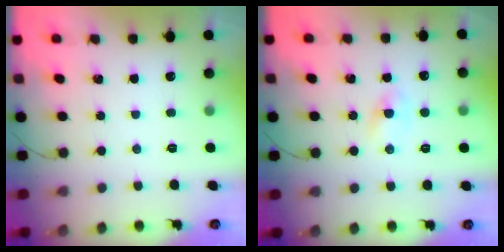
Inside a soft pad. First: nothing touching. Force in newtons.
{"total": 1.8, "press": 1.6, "slide": 0.8}